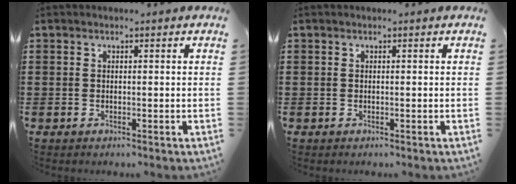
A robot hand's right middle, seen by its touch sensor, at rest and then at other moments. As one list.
[{"total": 0.0}]